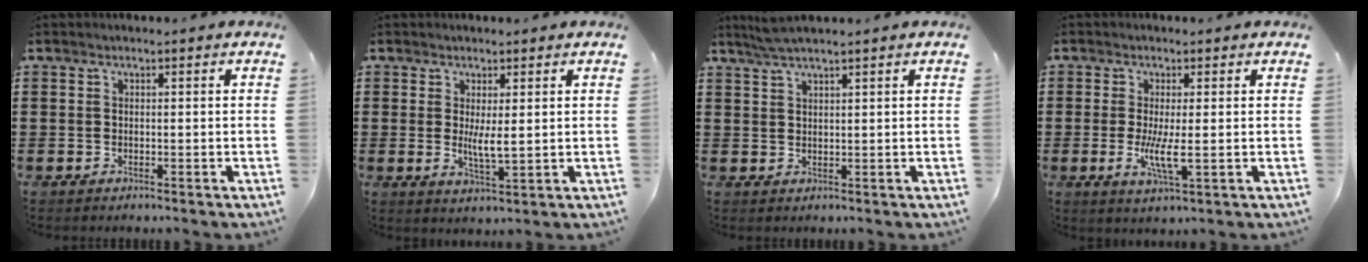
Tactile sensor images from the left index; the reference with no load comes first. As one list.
[{"total": 3.9, "force": [0.7, 0.8, 3.7], "torque": [-0.063, -0.006, 0.011]}, {"total": 2.5, "force": [2.0, -0.2, 1.4], "torque": [-0.031, 0.001, 0.039]}, {"total": 4.8, "force": [-0.6, 0.7, 4.8], "torque": [-0.096, -0.009, -0.013]}]